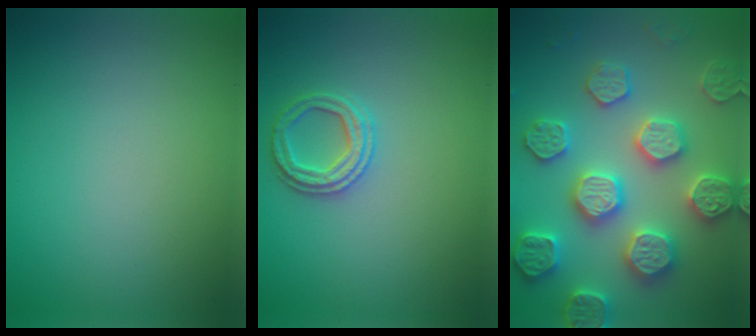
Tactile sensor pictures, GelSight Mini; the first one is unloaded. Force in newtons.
{"total": 2.4, "press": 2.4, "slide": 0.2}
{"total": 7.8, "press": 7.7, "slide": 1.7}